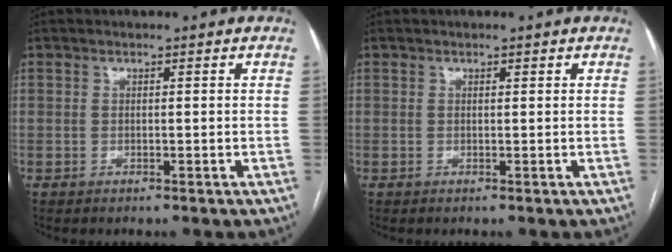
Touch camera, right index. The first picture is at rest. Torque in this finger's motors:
{"motor_torque": [0.03, 0.03, -0.03, 0.00]}